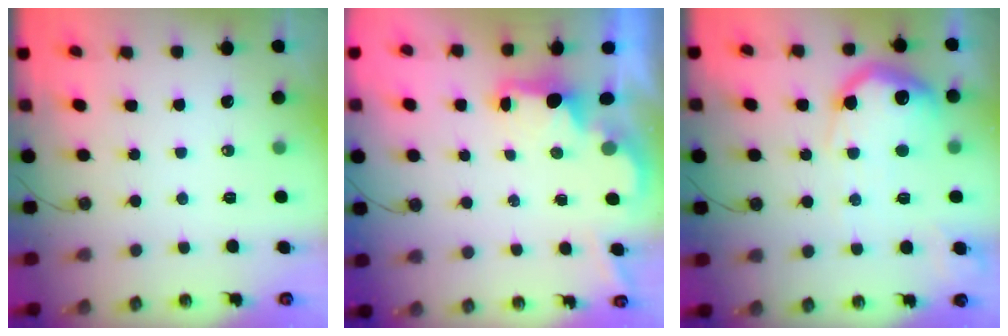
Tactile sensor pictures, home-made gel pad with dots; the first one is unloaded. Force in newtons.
{"total": 1.9, "press": 1.8, "slide": 0.7}
{"total": 18.9, "press": 18.8, "slide": 1.5}